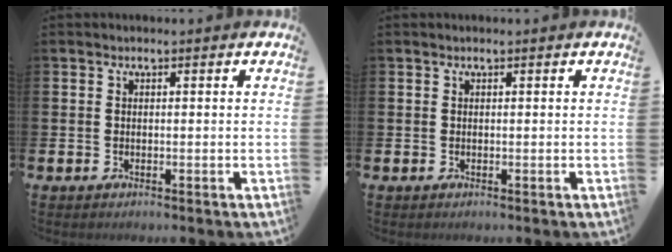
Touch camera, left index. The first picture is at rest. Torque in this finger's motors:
{"motor_torque": [0.18, -0.07, -0.01, -0.01]}